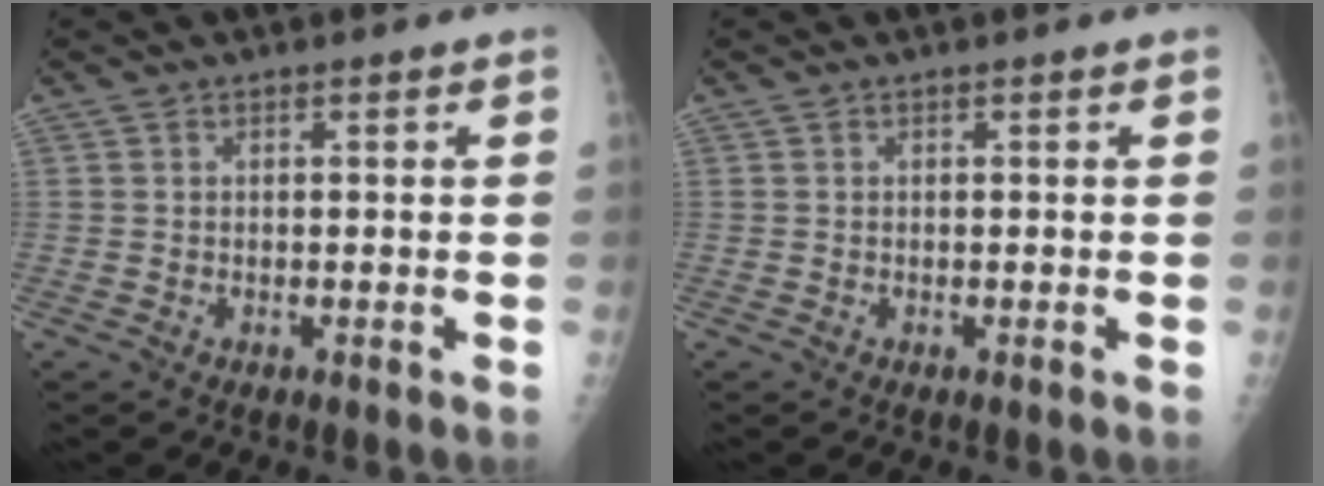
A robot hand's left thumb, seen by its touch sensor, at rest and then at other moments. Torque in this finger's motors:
{"motor_torque": [0.00, 0.00, -0.02, -0.02, 0.00]}